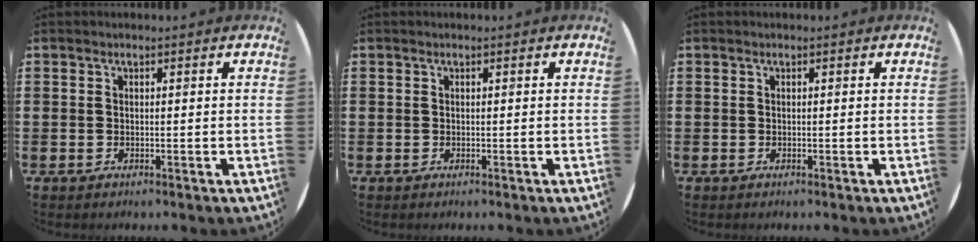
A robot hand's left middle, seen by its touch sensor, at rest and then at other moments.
{"total": 0.0}
{"total": 0.0}